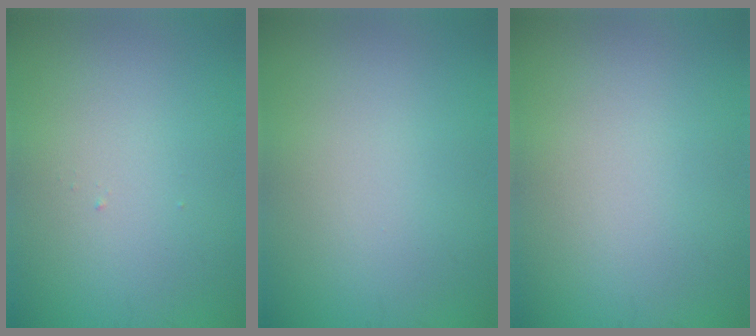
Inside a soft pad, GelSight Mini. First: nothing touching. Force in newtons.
{"total": 0.0}
{"total": 0.0}